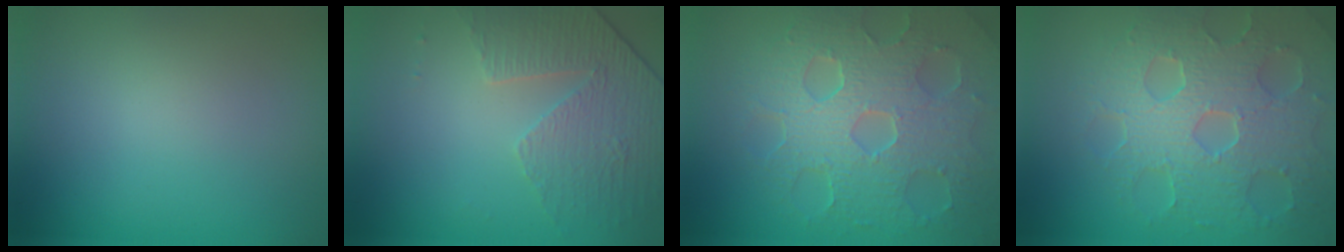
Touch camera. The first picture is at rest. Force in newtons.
{"total": 4.7, "press": 3.4, "slide": 3.2}
{"total": 8.8, "press": 6.3, "slide": 6.1}
{"total": 8.2, "press": 5.8, "slide": 5.8}